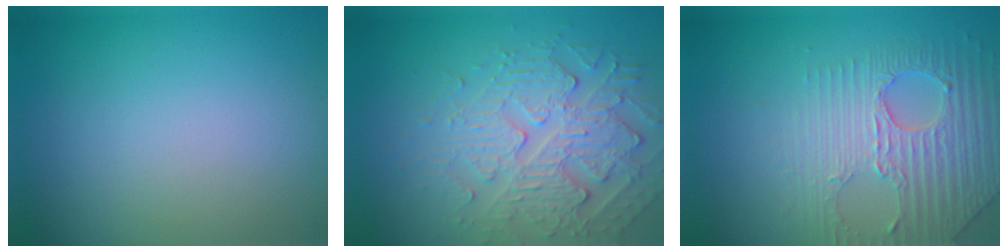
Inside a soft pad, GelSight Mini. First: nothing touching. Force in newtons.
{"total": 4.8, "press": 4.2, "slide": 2.4}
{"total": 4.0, "press": 3.8, "slide": 1.2}